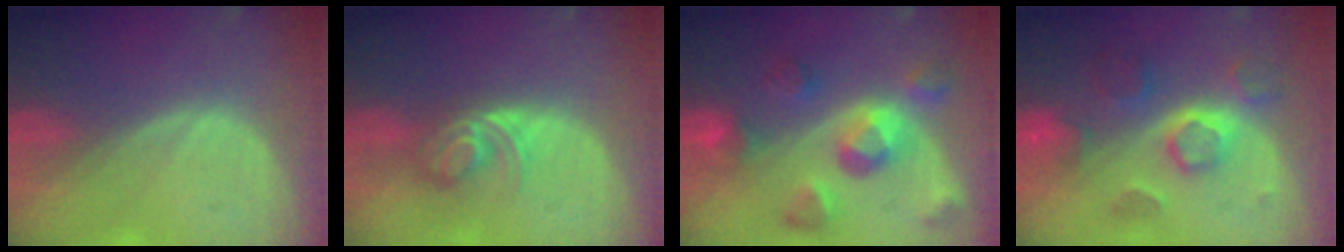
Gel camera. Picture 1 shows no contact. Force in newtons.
{"total": 5.7, "press": 4.8, "slide": 3.1}
{"total": 9.9, "press": 8.8, "slide": 4.6}
{"total": 8.5, "press": 7.7, "slide": 3.6}